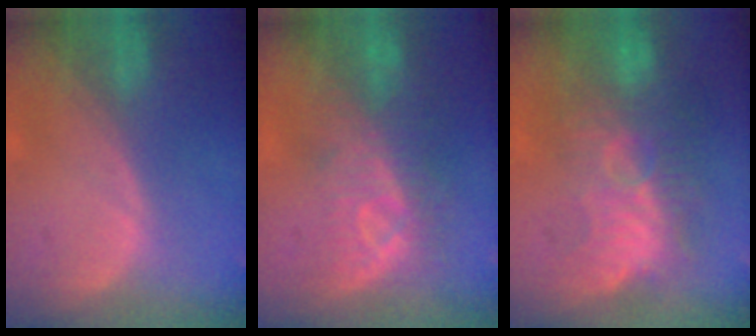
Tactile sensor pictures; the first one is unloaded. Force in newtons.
{"total": 8.1, "press": 7.5, "slide": 3.2}
{"total": 9.3, "press": 8.9, "slide": 2.6}